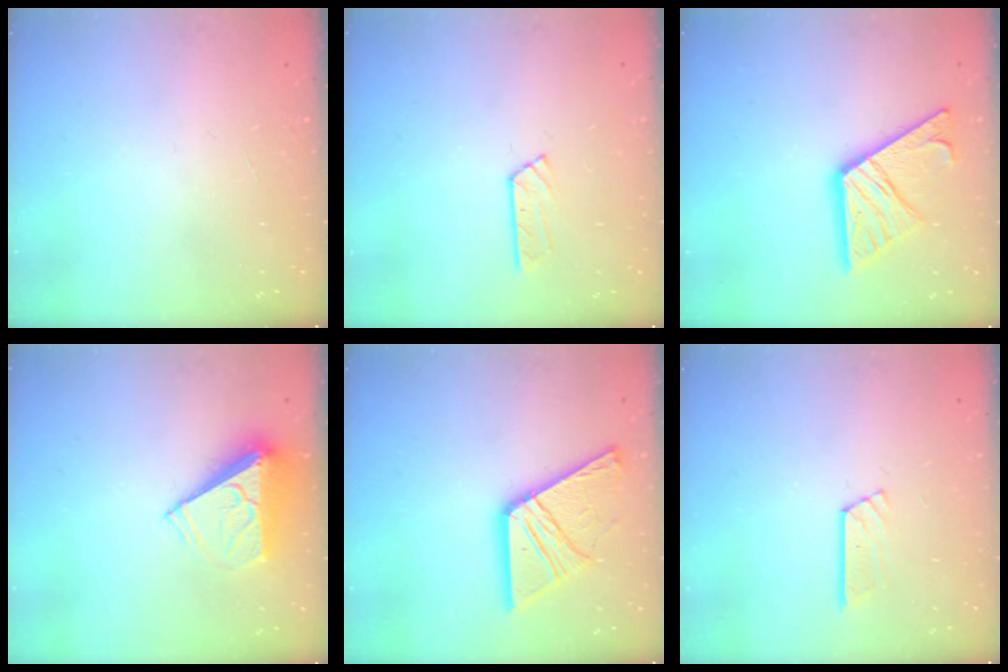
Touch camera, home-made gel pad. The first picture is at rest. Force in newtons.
{"total": 3.7, "press": 3.7, "slide": 0.5}
{"total": 17.5, "press": 17.4, "slide": 1.7}
{"total": 7.9, "press": 7.9, "slide": 0.9}
{"total": 16.7, "press": 16.6, "slide": 1.4}
{"total": 6.0, "press": 6.0, "slide": 0.2}